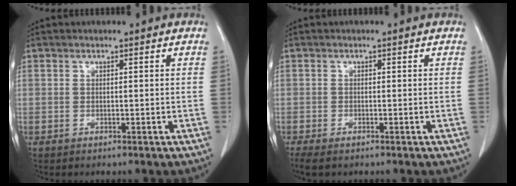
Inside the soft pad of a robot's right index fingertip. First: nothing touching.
{"total": 4.6, "force": [-2.9, 2.2, 2.9], "torque": [-0.068, -0.009, -0.046]}